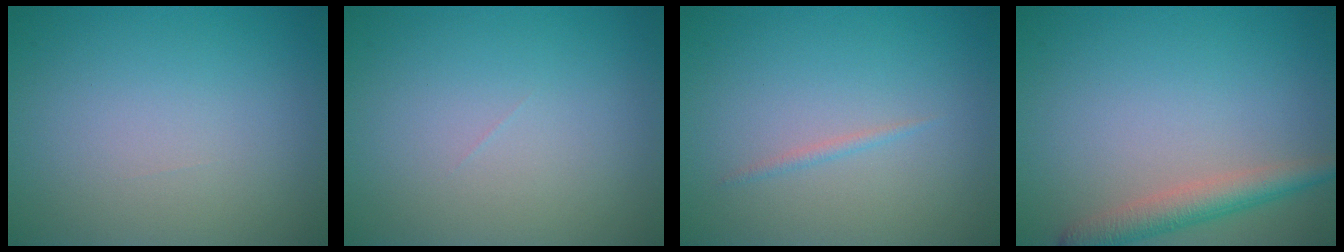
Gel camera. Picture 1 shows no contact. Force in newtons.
{"total": 0.0}
{"total": 0.6, "press": 0.6, "slide": 0.0}
{"total": 3.3, "press": 3.3, "slide": 0.2}